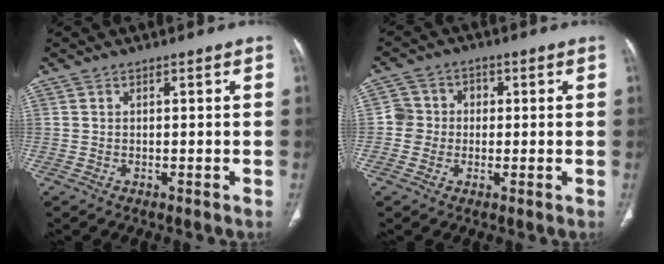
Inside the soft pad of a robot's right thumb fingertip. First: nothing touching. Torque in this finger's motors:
{"motor_torque": [0.15, 0.14, 0.29, 0.17, -0.01]}